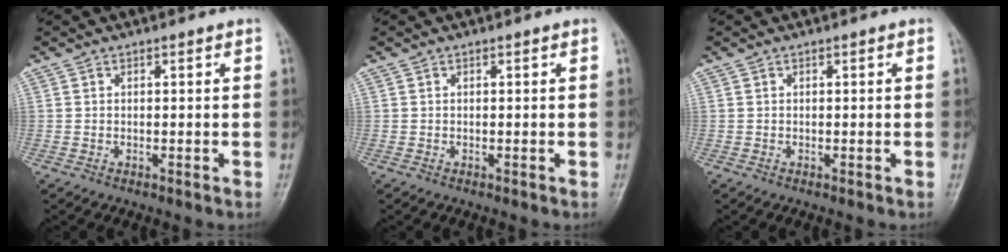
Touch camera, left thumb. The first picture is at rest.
{"total": 0.0}
{"total": 0.0}